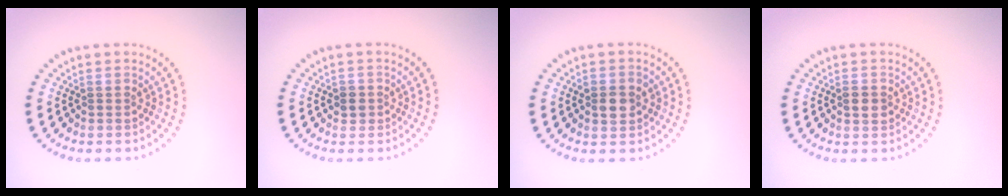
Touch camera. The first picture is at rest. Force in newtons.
{"total": 1.3, "press": 1.2, "slide": 0.5}
{"total": 2.5, "press": 2.5, "slide": 0.3}
{"total": 1.5, "press": 1.5, "slide": 0.2}